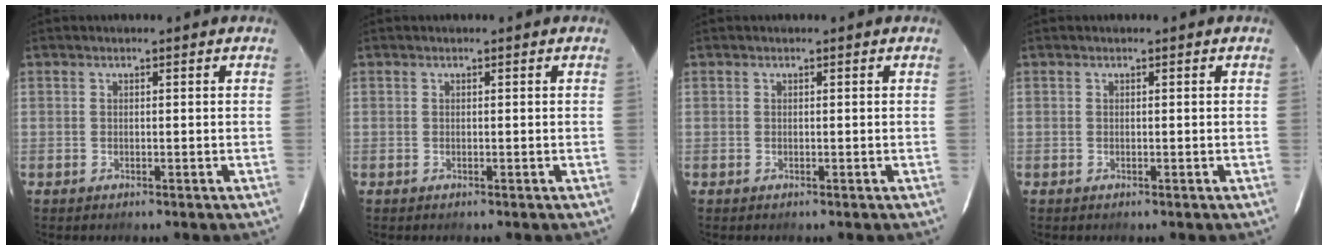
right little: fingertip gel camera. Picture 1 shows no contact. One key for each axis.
{"total": 0.0}
{"total": 0.0}
{"total": 0.0}